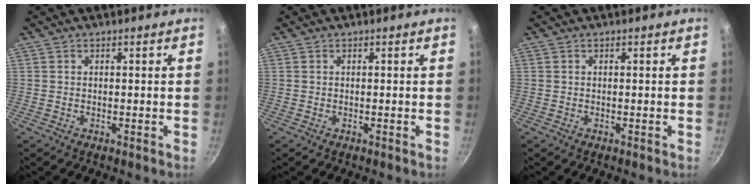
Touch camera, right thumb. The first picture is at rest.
{"total": 0.0}
{"total": 0.0}